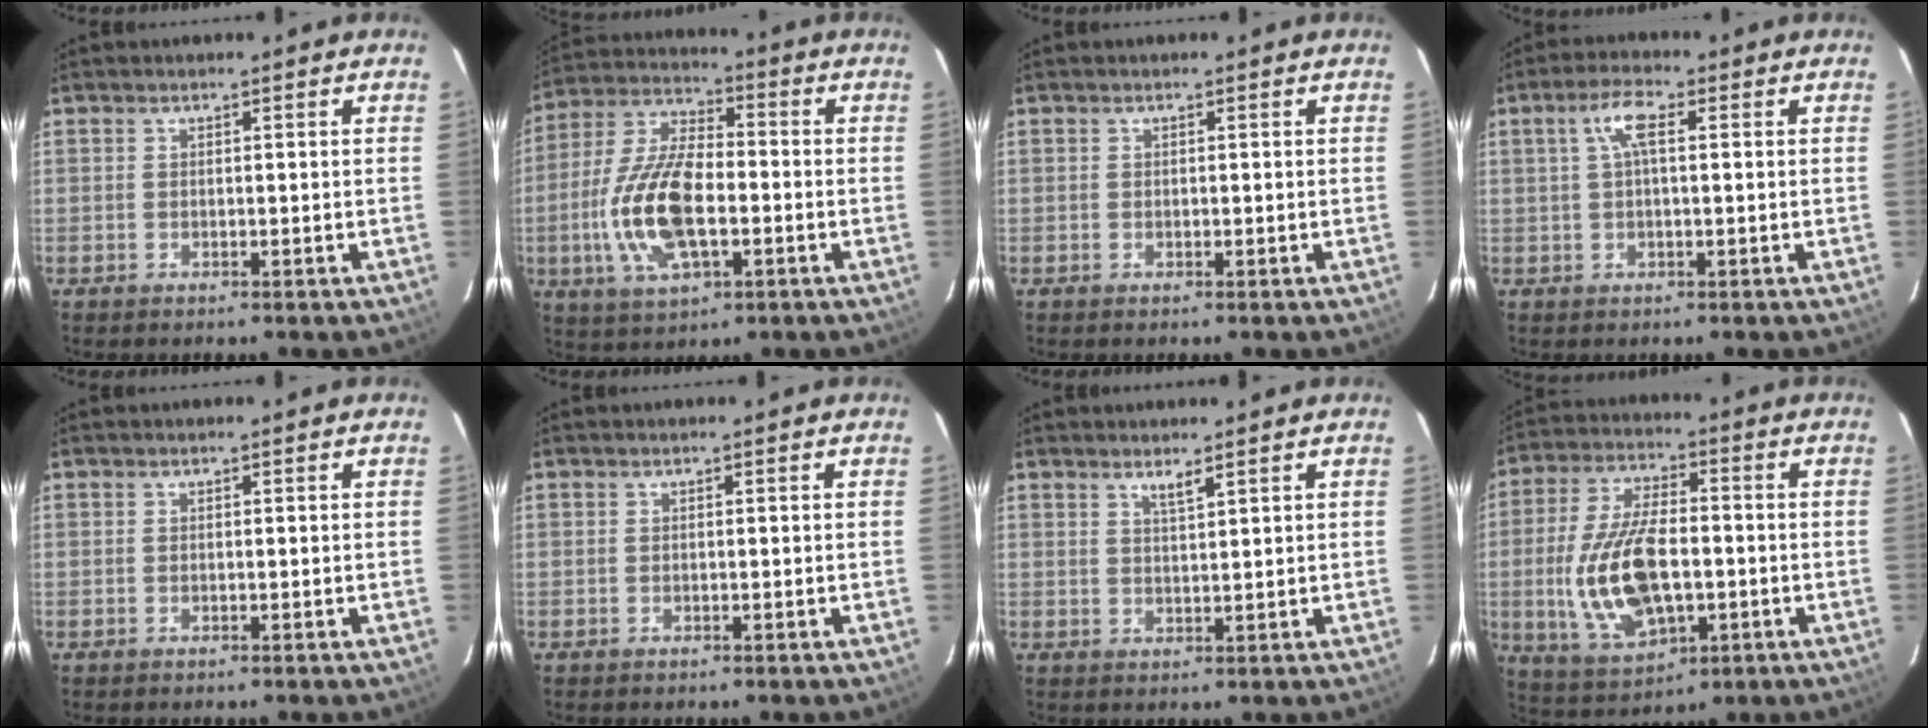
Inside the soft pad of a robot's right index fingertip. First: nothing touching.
{"total": 16.3, "force": [-3.5, 7.3, 14.2], "torque": [-0.302, -0.001, -0.065]}
{"total": 0.0}
{"total": 4.8, "force": [1.2, 1.4, 4.4], "torque": [-0.086, 0.012, 0.022]}
{"total": 0.0}
{"total": 0.0}
{"total": 2.0, "force": [1.6, 0.1, 1.3], "torque": [-0.023, -0.001, 0.027]}
{"total": 16.9, "force": [-2.5, 8.3, 14.5], "torque": [-0.302, -0.007, -0.031]}